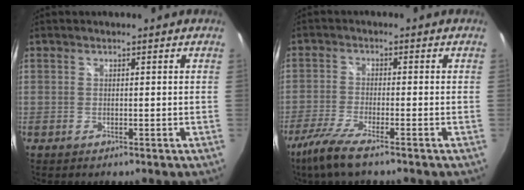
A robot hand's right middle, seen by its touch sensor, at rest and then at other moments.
{"total": 7.8, "force": [-5.8, 0.7, 5.2], "torque": [-0.129, -0.026, -0.111]}